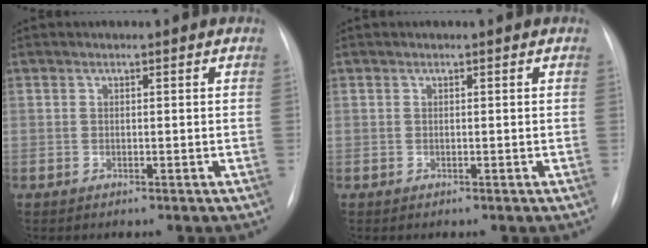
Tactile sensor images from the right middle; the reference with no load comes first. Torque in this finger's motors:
{"motor_torque": [-0.86, 0.20, 0.03, 0.01]}